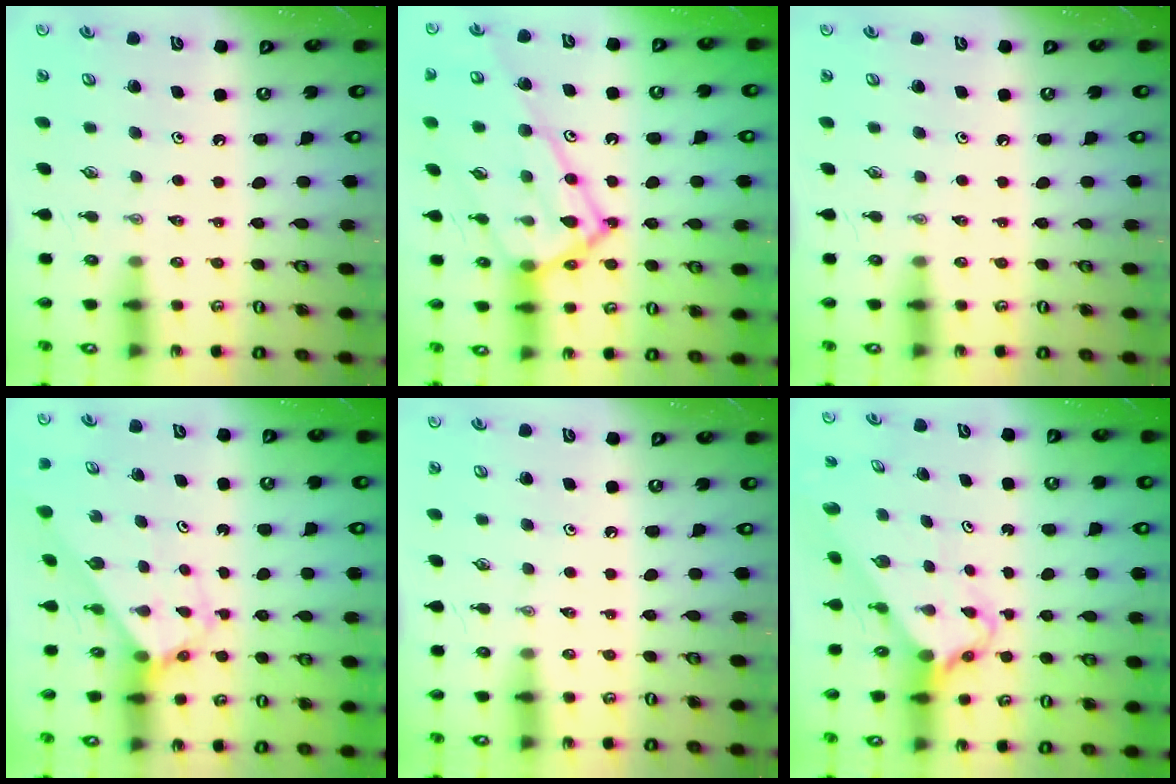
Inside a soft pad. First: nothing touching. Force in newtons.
{"total": 21.6, "press": 21.5, "slide": 2.0}
{"total": 0.0}
{"total": 2.8, "press": 2.8, "slide": 0.1}
{"total": 0.0}
{"total": 2.7, "press": 2.7, "slide": 0.2}